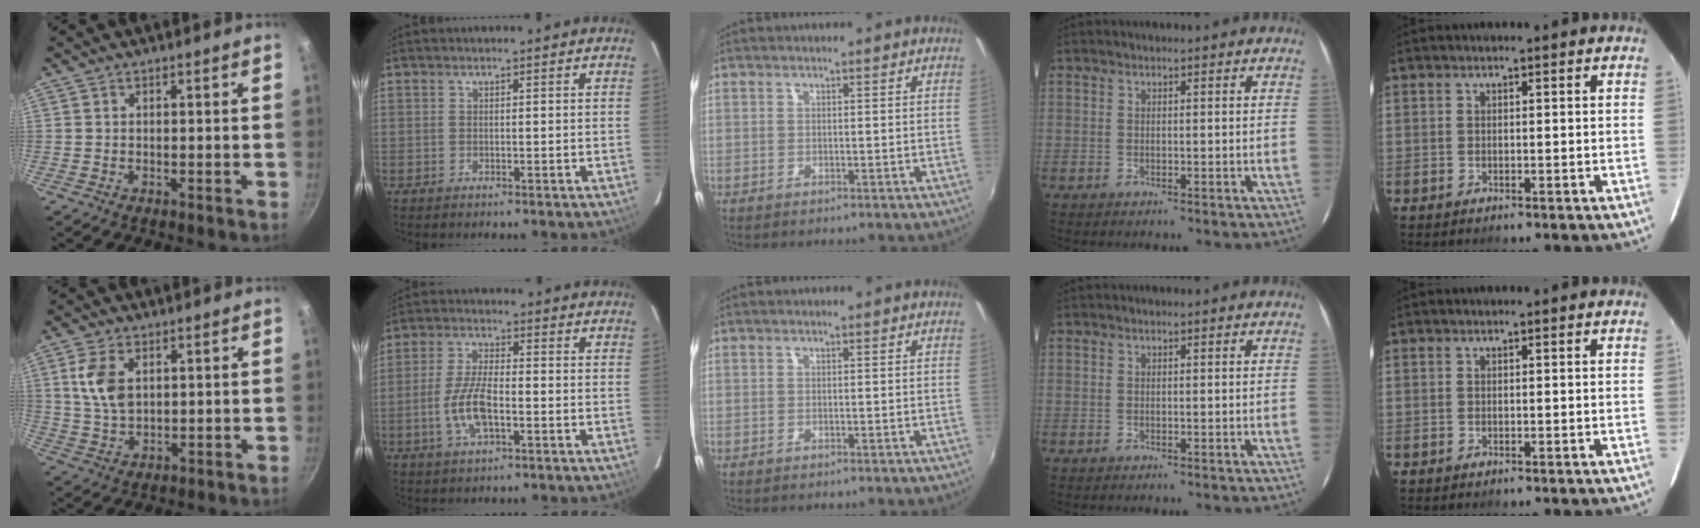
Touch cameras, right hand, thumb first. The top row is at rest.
{"thumb": {"total": 7.9, "force": [2.2, 4.8, 5.9], "torque": [-0.111, -0.009, 0.045]}, "index": {"total": 8.4, "force": [-2.7, 2.9, 7.4], "torque": [-0.156, 0.000, -0.051]}}